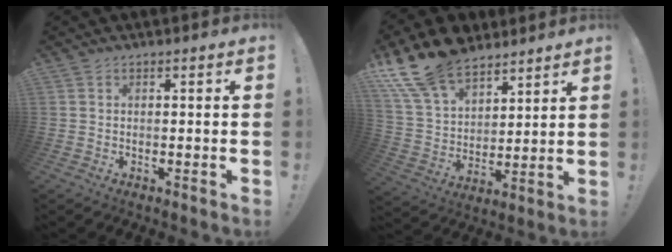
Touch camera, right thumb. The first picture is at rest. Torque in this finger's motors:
{"motor_torque": [-0.04, 0.22, 0.18, 0.18, 0.02]}